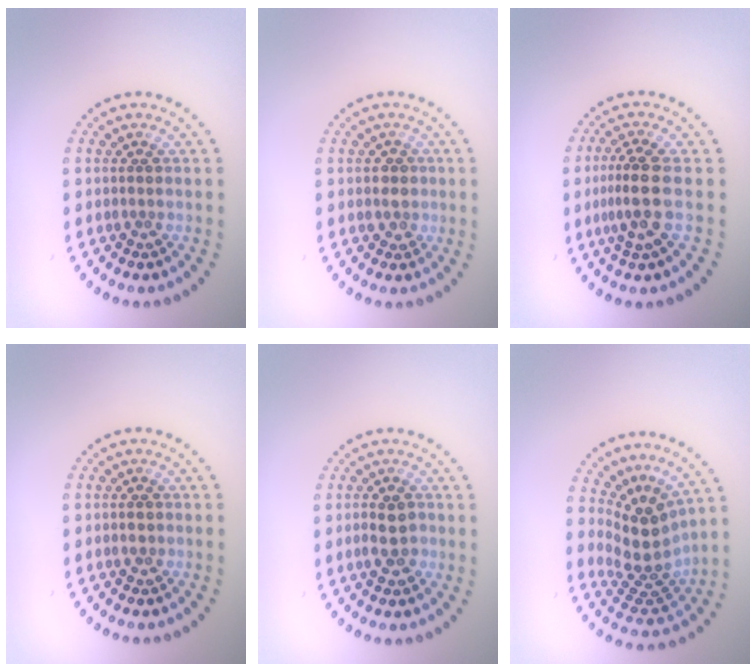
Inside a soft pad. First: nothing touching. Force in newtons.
{"total": 1.2, "press": 1.0, "slide": 0.6}
{"total": 3.2, "press": 2.7, "slide": 1.6}
{"total": 1.1, "press": 1.1, "slide": 0.1}
{"total": 2.5, "press": 2.4, "slide": 0.4}
{"total": 4.4, "press": 3.1, "slide": 3.1}